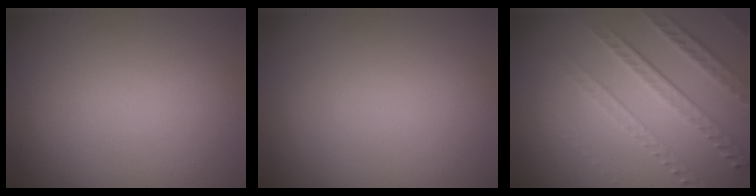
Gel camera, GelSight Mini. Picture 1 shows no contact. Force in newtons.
{"total": 0.0}
{"total": 5.0, "press": 3.5, "slide": 3.7}